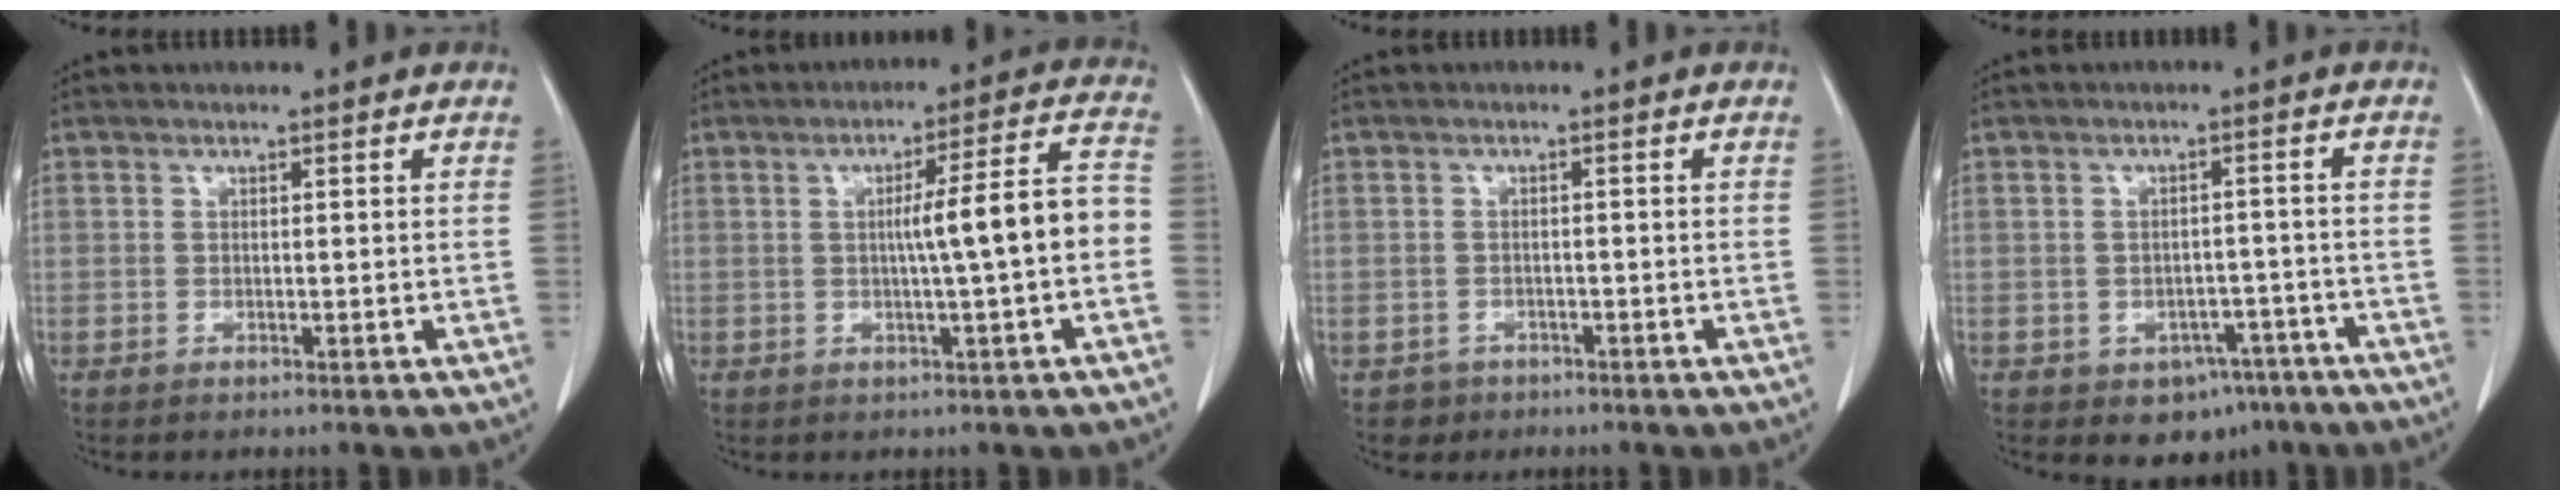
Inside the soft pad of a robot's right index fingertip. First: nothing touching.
{"total": 8.8, "force": [-0.9, -0.3, 8.8], "torque": [-0.124, 0.021, -0.013]}
{"total": 2.1, "force": [-1.3, 1.6, -0.3], "torque": [0.002, 0.009, -0.021]}
{"total": 6.1, "force": [-3.8, 4.1, 2.4], "torque": [-0.018, 0.011, -0.043]}